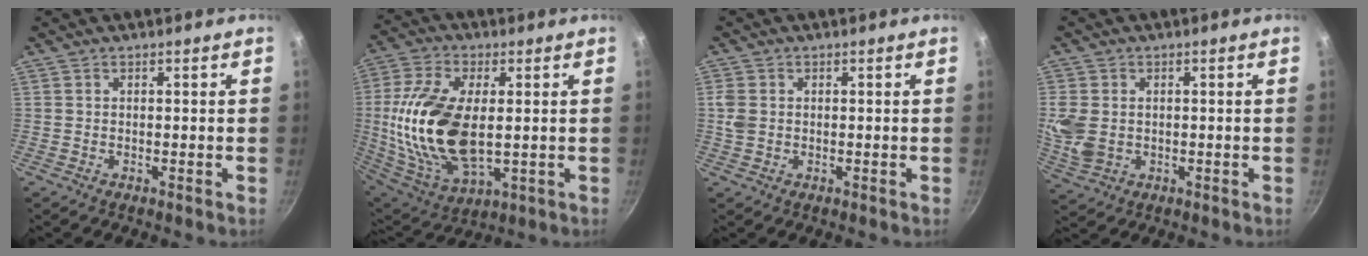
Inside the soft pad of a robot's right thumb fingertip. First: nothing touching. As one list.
[{"total": 21.3, "force": [0.8, 11.3, 18.1], "torque": [-0.358, -0.001, 0.021]}, {"total": 3.2, "force": [0.2, 2.5, 2.0], "torque": [-0.040, 0.002, 0.004]}, {"total": 7.0, "force": [0.1, 5.3, 4.6], "torque": [-0.100, -0.003, 0.009]}]